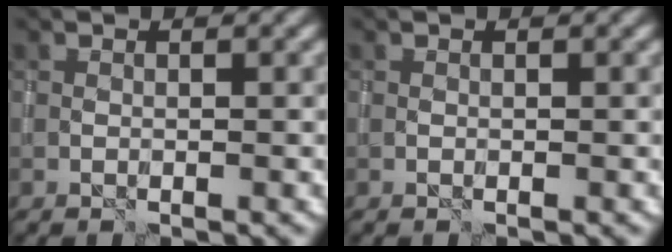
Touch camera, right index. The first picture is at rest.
{"total": 0.0}